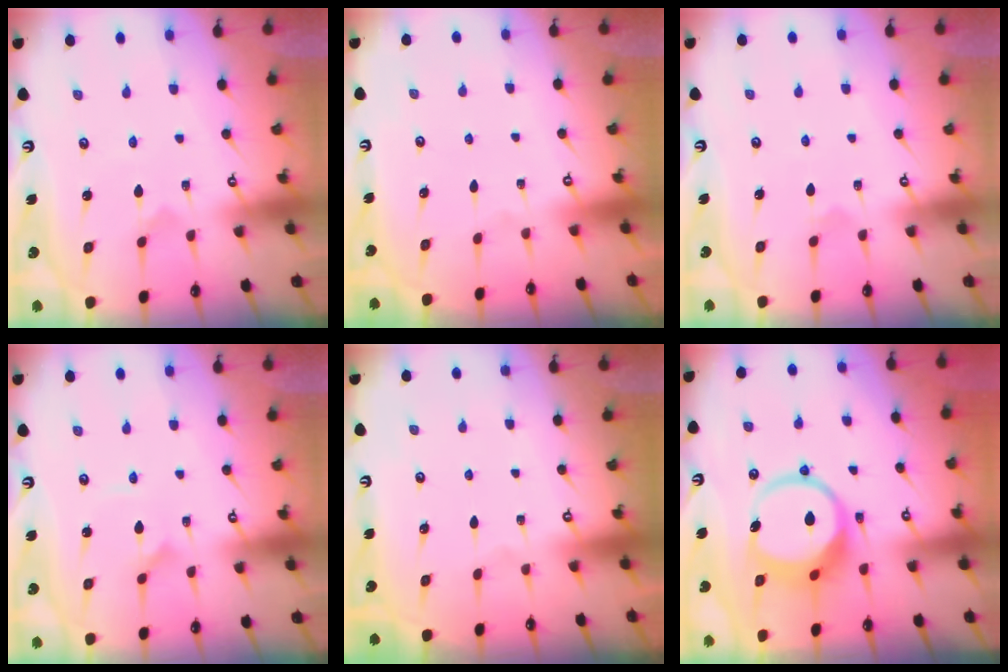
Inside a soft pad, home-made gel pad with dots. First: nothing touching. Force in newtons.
{"total": 0.0}
{"total": 3.7, "press": 3.7, "slide": 0.4}
{"total": 2.1, "press": 2.1, "slide": 0.2}
{"total": 0.0}
{"total": 11.0, "press": 10.9, "slide": 1.5}